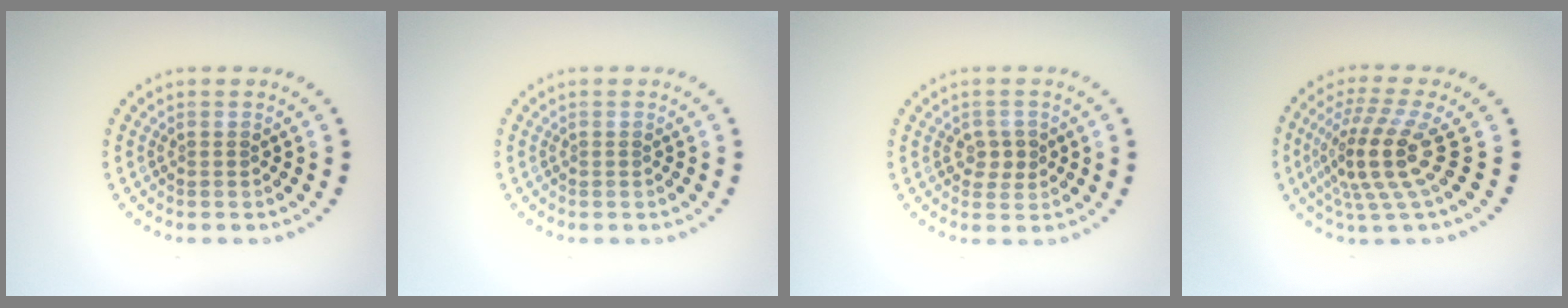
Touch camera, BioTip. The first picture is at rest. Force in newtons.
{"total": 0.0}
{"total": 1.8, "press": 1.7, "slide": 0.5}
{"total": 5.1, "press": 3.6, "slide": 3.5}